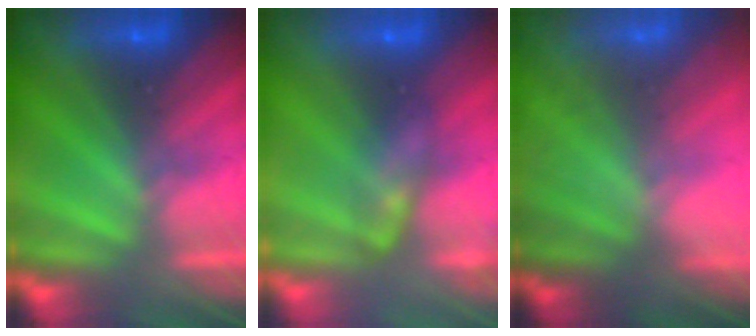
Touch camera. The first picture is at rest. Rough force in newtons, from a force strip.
{"total": 2.4}
{"total": 9.7}